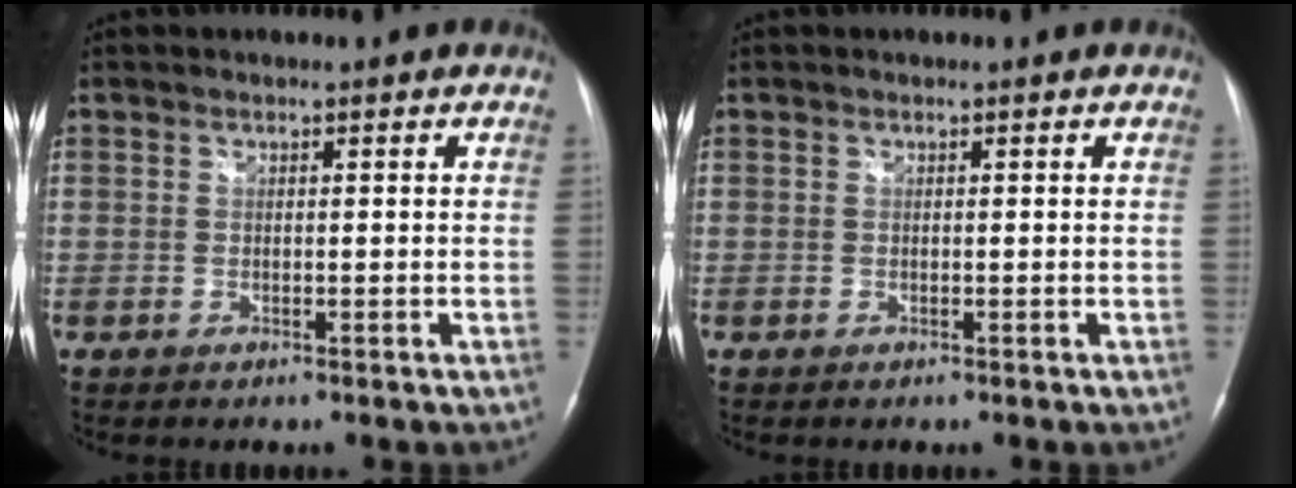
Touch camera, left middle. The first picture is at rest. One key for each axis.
{"total": 0.0}